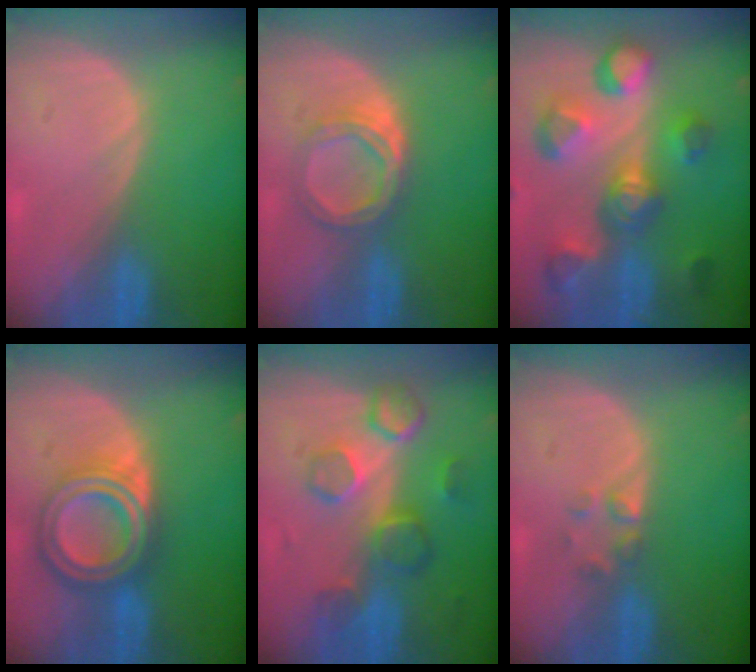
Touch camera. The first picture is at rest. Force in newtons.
{"total": 5.3, "press": 4.9, "slide": 2.0}
{"total": 11.1, "press": 10.0, "slide": 4.8}
{"total": 8.2, "press": 8.2, "slide": 0.6}
{"total": 8.5, "press": 7.8, "slide": 3.5}
{"total": 2.0, "press": 2.0, "slide": 0.2}